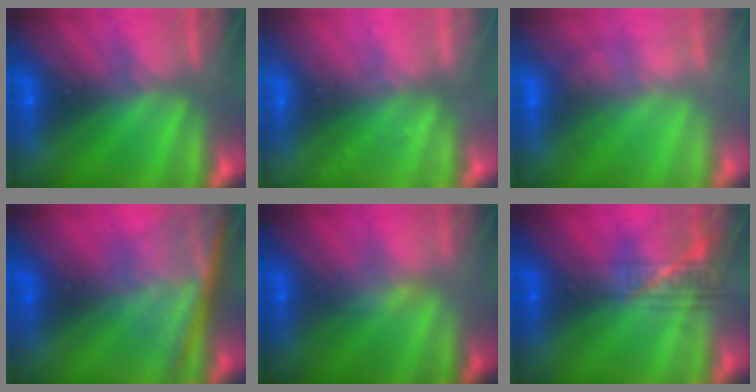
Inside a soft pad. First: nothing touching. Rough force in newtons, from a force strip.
{"total": 2.2}
{"total": 2.7}
{"total": 7.7}
{"total": 2.4}
{"total": 2.3}